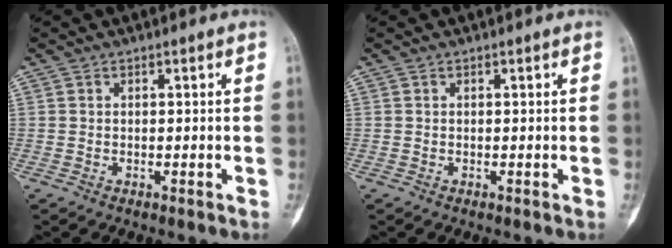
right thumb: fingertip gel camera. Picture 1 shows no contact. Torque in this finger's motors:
{"motor_torque": [0.18, 0.06, 0.19, -0.11, 0.02]}